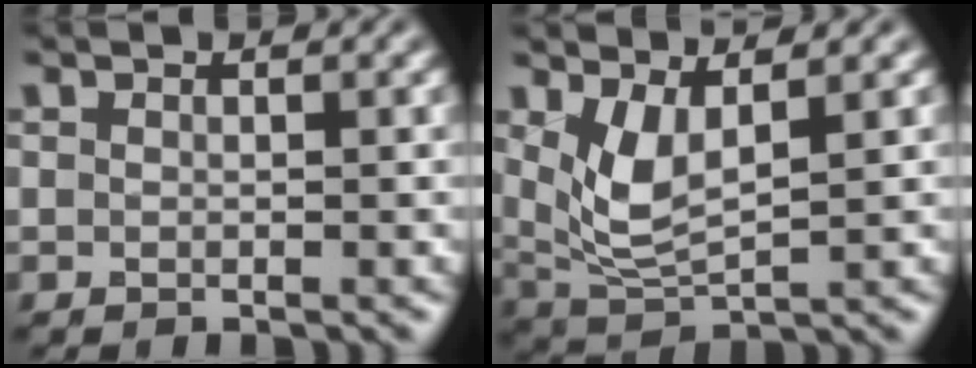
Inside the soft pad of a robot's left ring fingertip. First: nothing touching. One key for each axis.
{"total": 4.0, "fx": 1.4, "fy": 1.5, "fz": 3.5, "tx": -0.082, "ty": -0.010, "tz": 0.037}